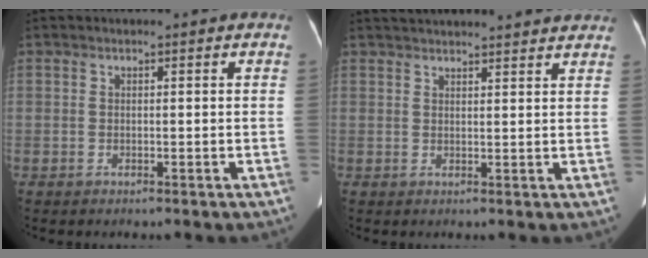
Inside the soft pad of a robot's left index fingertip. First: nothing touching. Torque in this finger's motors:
{"motor_torque": [0.76, -1.38, 0.14, 0.06]}